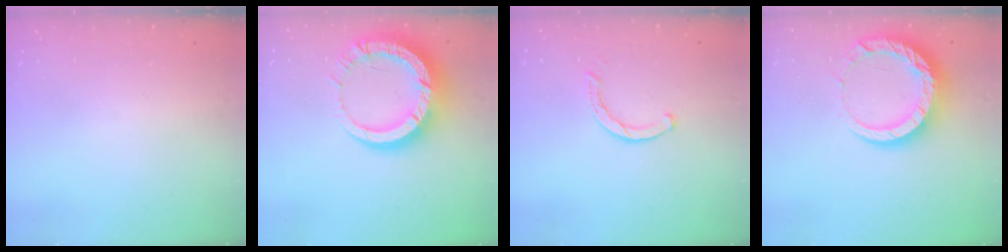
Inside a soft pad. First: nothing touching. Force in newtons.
{"total": 16.8, "press": 16.7, "slide": 1.7}
{"total": 2.0, "press": 2.0, "slide": 0.2}
{"total": 14.0, "press": 14.0, "slide": 1.2}